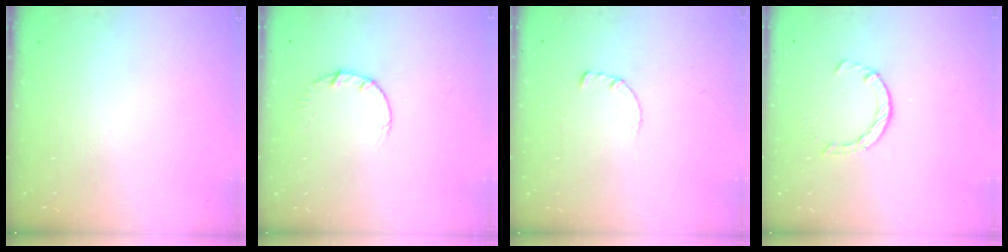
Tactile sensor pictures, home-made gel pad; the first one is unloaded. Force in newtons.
{"total": 2.7, "press": 2.7, "slide": 0.4}
{"total": 0.7, "press": 0.7, "slide": 0.2}
{"total": 4.1, "press": 4.0, "slide": 0.4}